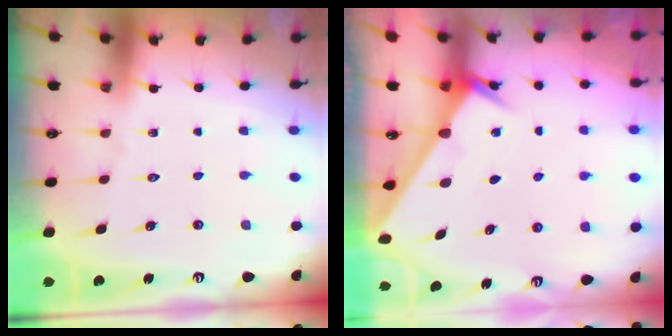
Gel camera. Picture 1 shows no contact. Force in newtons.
{"total": 2.0, "press": 2.0, "slide": 0.1}